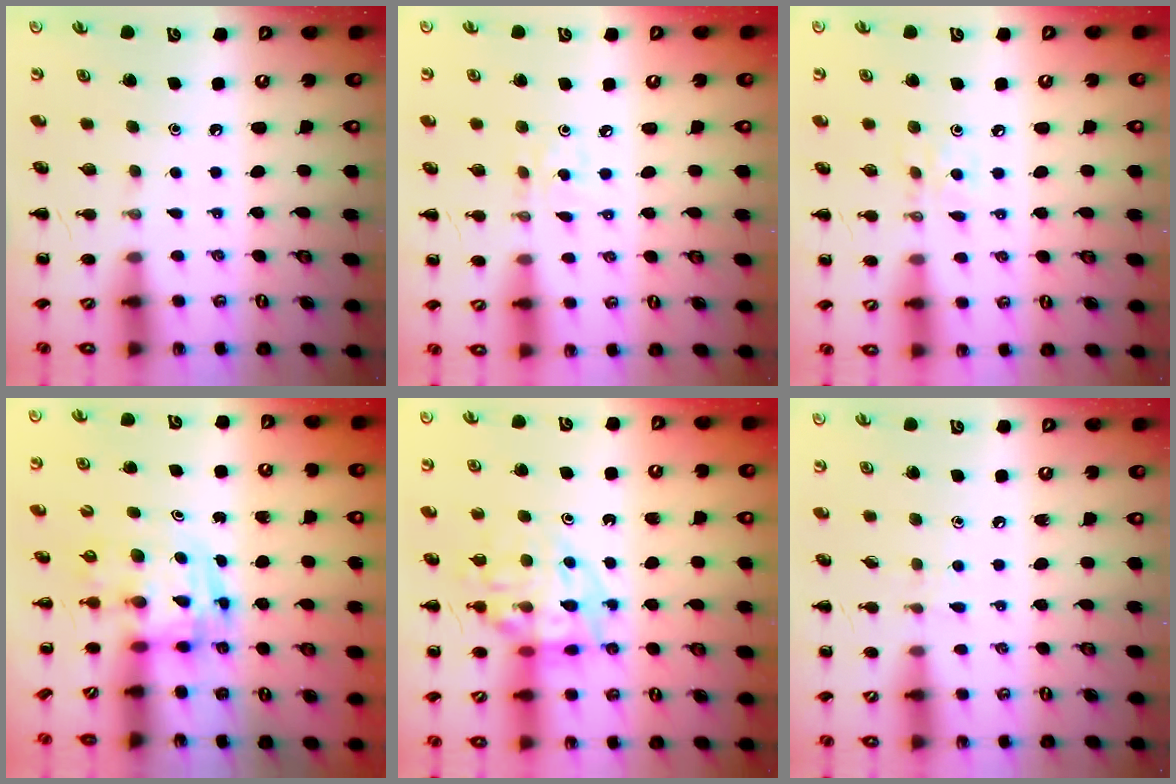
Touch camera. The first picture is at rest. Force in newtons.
{"total": 2.4, "press": 2.2, "slide": 0.8}
{"total": 5.4, "press": 5.1, "slide": 1.8}
{"total": 3.5, "press": 3.5, "slide": 0.6}
{"total": 13.6, "press": 13.4, "slide": 2.4}
{"total": 3.0, "press": 2.7, "slide": 1.2}